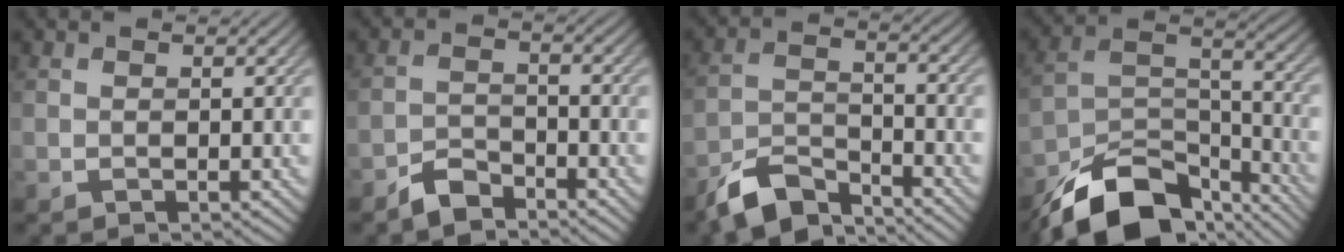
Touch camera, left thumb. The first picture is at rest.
{"total": 3.5, "force": [-3.0, 1.3, 1.3], "torque": [-0.024, 0.002, -0.068]}
{"total": 7.5, "force": [-6.5, 2.2, 3.1], "torque": [-0.063, -0.007, -0.134]}
{"total": 14.8, "force": [-10.9, 6.5, 7.6], "torque": [-0.150, -0.013, -0.193]}